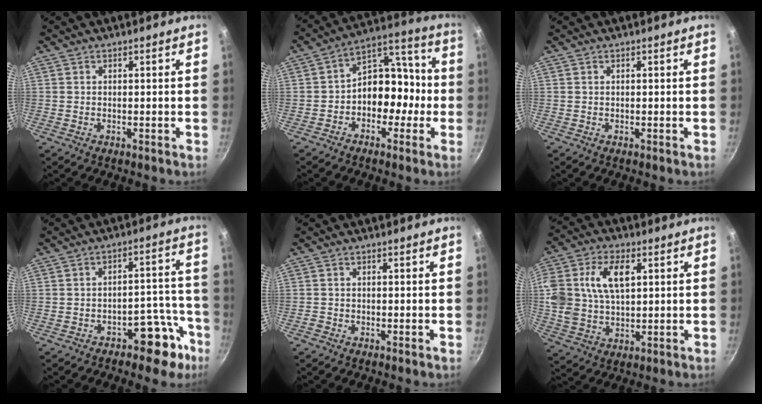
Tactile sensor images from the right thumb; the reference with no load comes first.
{"total": 12.4, "force": [-2.0, 8.6, 8.8], "torque": [-0.086, 0.050, -0.045]}
{"total": 0.0}
{"total": 9.6, "force": [-5.9, 4.7, 5.9], "torque": [-0.042, 0.062, -0.080]}
{"total": 0.9, "force": [-0.6, 0.5, 0.5], "torque": [-0.006, -0.001, -0.015]}
{"total": 14.0, "force": [3.5, 8.4, 10.6], "torque": [-0.208, 0.005, 0.070]}